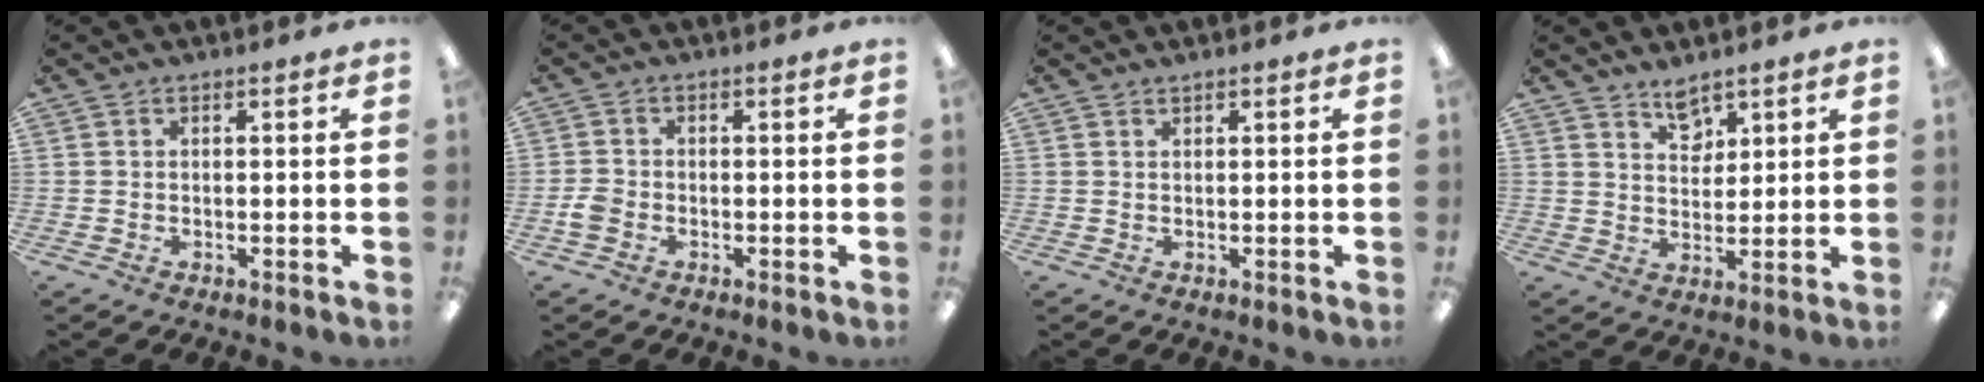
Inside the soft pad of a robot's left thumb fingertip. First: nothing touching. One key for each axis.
{"total": 2.7, "fx": -1.1, "fy": 2.1, "fz": 1.4, "tx": -0.023, "ty": 0.007, "tz": -0.019}
{"total": 0.6, "fx": 0.6, "fy": 0.1, "fz": 0.1, "tx": -0.002, "ty": 0.000, "tz": 0.011}
{"total": 5.5, "fx": 4.3, "fy": 2.9, "fz": 1.7, "tx": -0.013, "ty": -0.026, "tz": 0.076}